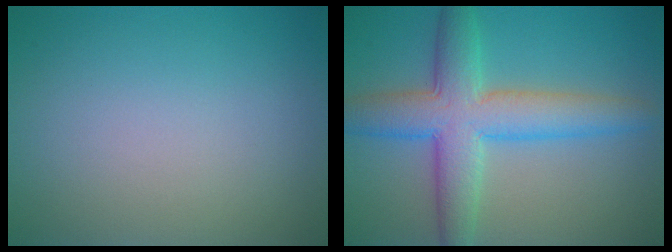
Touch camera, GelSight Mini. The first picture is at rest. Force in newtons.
{"total": 7.2, "press": 7.2, "slide": 0.1}